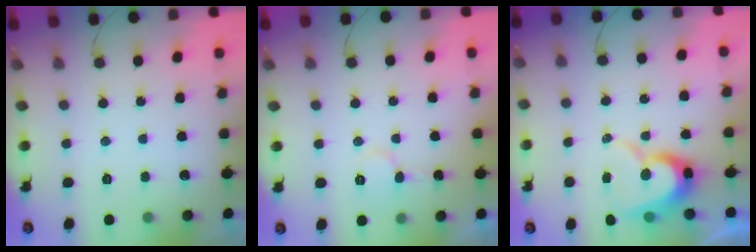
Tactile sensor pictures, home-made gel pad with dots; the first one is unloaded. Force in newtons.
{"total": 5.8, "press": 5.7, "slide": 0.6}
{"total": 11.4, "press": 11.4, "slide": 1.1}